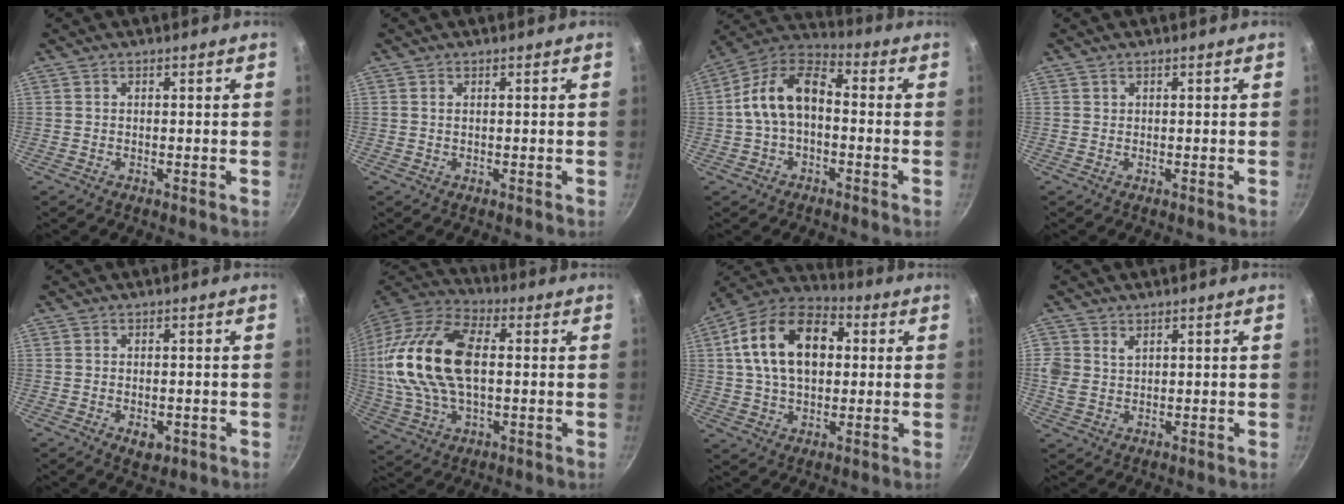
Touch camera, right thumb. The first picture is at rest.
{"total": 0.6, "force": [0.2, 0.3, 0.5], "torque": [-0.008, 0.001, 0.004]}
{"total": 12.3, "force": [-0.7, 7.5, 9.8], "torque": [-0.161, 0.050, -0.029]}
{"total": 0.0}
{"total": 3.7, "force": [-1.2, 2.3, 2.7], "torque": [-0.031, 0.003, -0.011]}
{"total": 22.4, "force": [1.9, 12.6, 18.4], "torque": [-0.364, 0.025, 0.027]}
{"total": 18.6, "force": [3.6, 12.1, 13.7], "torque": [-0.209, 0.024, 0.045]}
{"total": 4.9, "force": [1.9, 3.7, 2.6], "torque": [-0.046, -0.003, 0.041]}